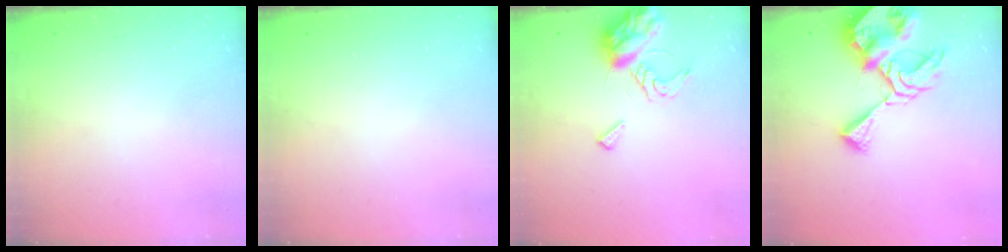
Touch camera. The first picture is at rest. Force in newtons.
{"total": 0.0}
{"total": 8.1, "press": 8.1, "slide": 0.9}
{"total": 11.4, "press": 11.3, "slide": 1.4}